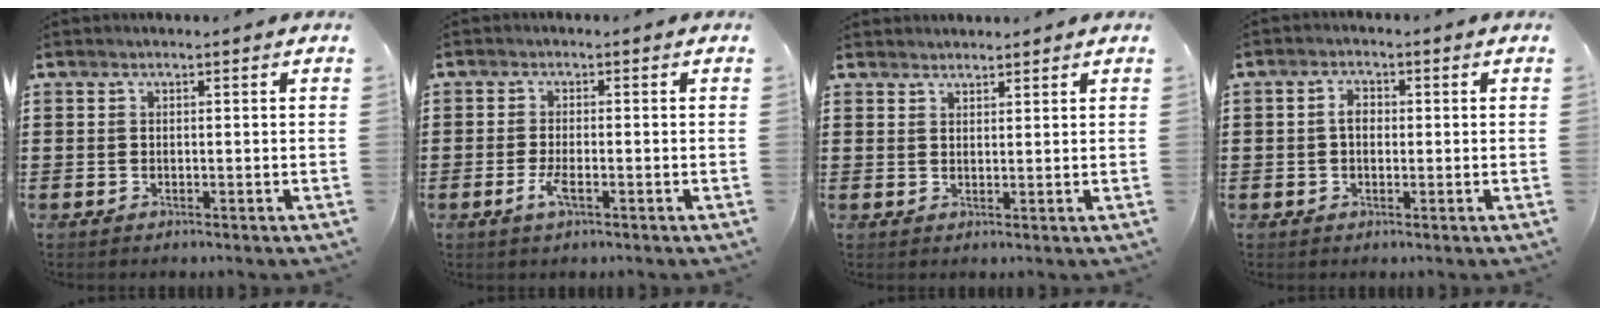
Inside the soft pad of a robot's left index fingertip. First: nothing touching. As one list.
[{"total": 3.0, "force": [-1.2, 0.8, 2.6], "torque": [-0.056, -0.003, -0.025]}, {"total": 1.7, "force": [1.7, 0.4, 0.0], "torque": [-0.003, 0.002, 0.034]}, {"total": 2.6, "force": [0.1, 1.6, 2.0], "torque": [-0.041, 0.008, 0.000]}]